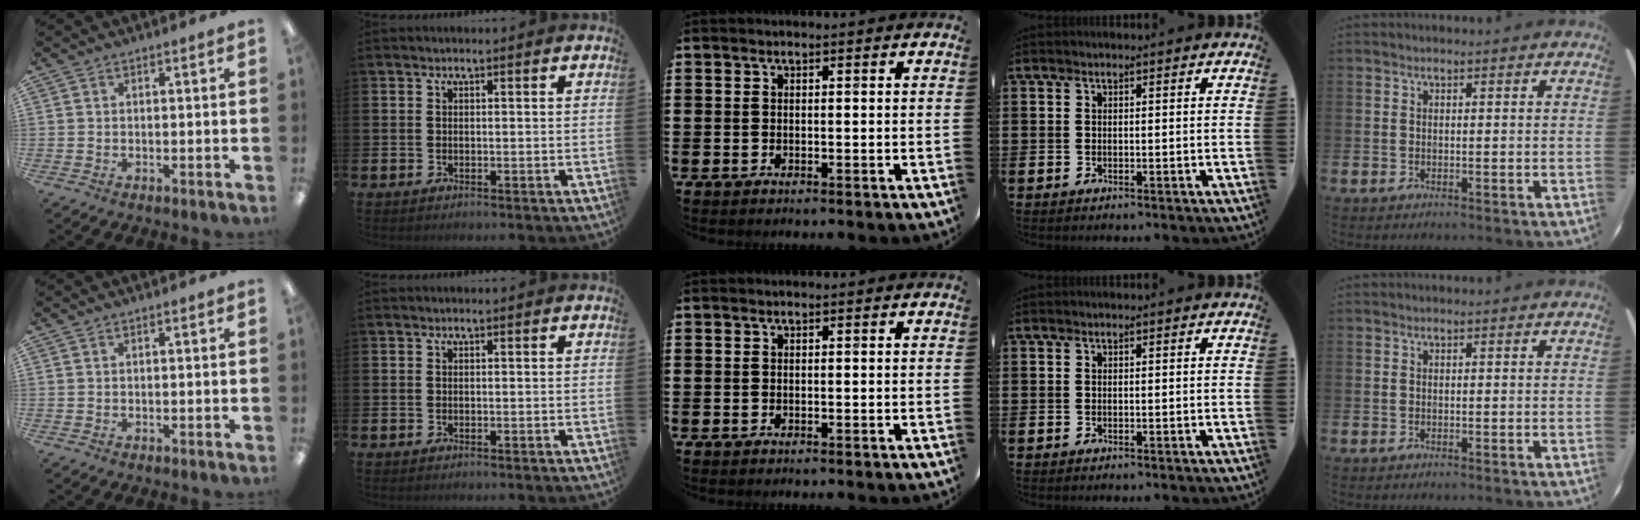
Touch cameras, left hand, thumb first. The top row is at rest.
{}